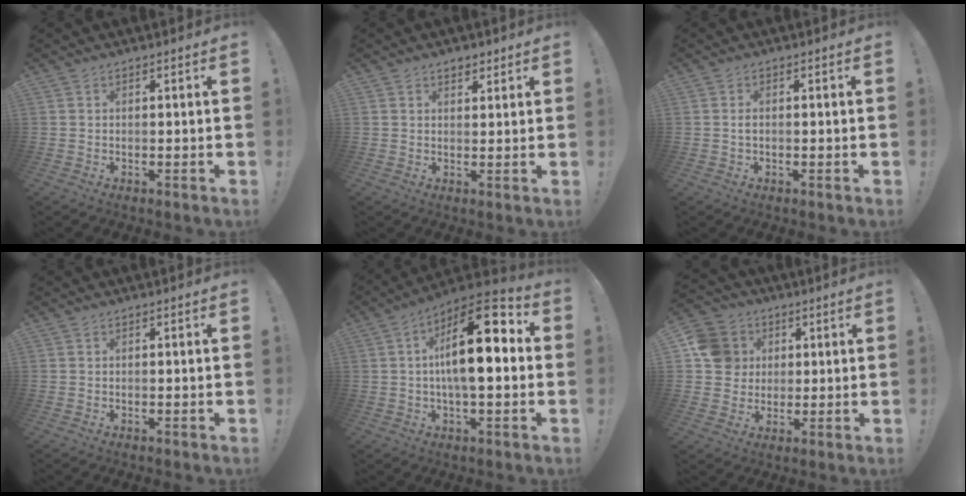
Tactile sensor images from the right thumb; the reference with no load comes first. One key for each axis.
{"total": 2.6, "fx": 1.9, "fy": 1.6, "fz": 0.8, "tx": -0.001, "ty": -0.008, "tz": 0.032}
{"total": 1.1, "fx": -0.2, "fy": 0.6, "fz": 0.9, "tx": -0.026, "ty": 0.007, "tz": -0.002}
{"total": 0.0}
{"total": 17.4, "fx": 2.1, "fy": 6.2, "fz": 16.2, "tx": -0.260, "ty": -0.010, "tz": 0.022}
{"total": 11.3, "fx": 2.7, "fy": 10.3, "fz": 3.7, "tx": -0.044, "ty": -0.006, "tz": 0.055}